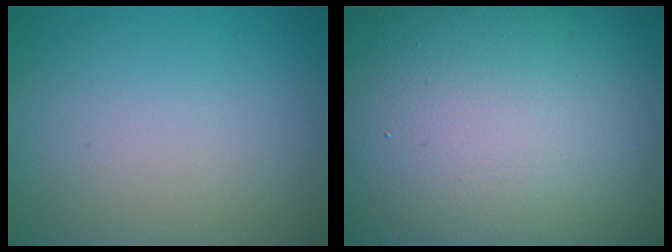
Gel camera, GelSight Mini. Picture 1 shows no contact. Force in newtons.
{"total": 25.4, "press": 25.4, "slide": 1.6}